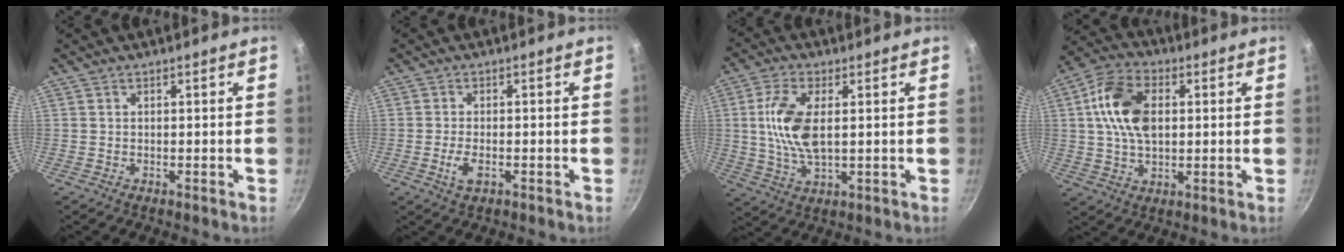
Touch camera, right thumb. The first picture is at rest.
{"total": 3.2, "force": [-1.1, 1.6, 2.6], "torque": [-0.050, 0.003, -0.018]}
{"total": 10.8, "force": [1.3, 5.1, 9.5], "torque": [-0.202, -0.005, 0.030]}
{"total": 12.9, "force": [2.2, 8.0, 10.0], "torque": [-0.183, 0.012, 0.036]}